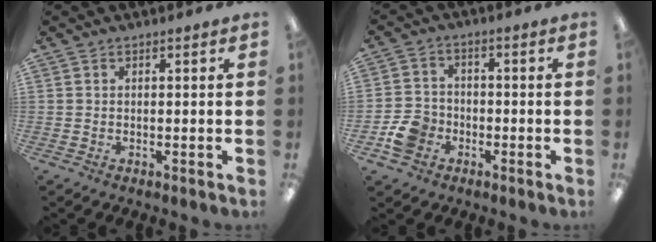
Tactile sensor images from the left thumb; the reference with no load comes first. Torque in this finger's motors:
{"motor_torque": [-0.61, 0.83, 0.26, -0.21, 0.04]}